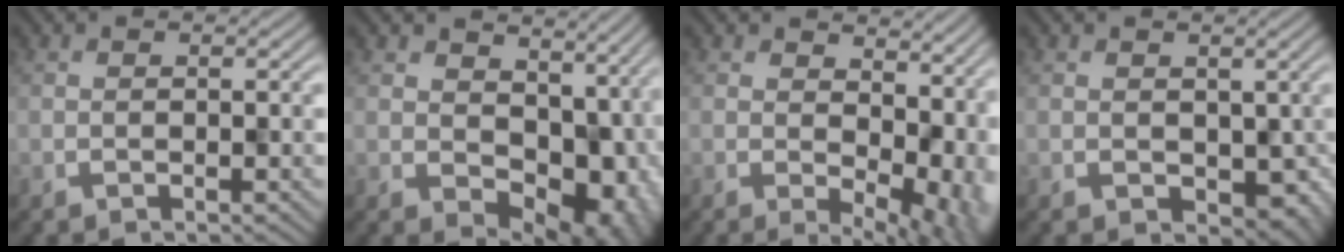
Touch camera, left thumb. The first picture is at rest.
{"total": 9.8, "force": [1.6, 7.2, 6.5], "torque": [-0.078, -0.035, 0.042]}
{"total": 11.8, "force": [0.7, 7.2, 9.3], "torque": [-0.102, -0.029, 0.045]}
{"total": 3.4, "force": [-0.8, 2.9, 1.8], "torque": [-0.023, -0.017, 0.005]}